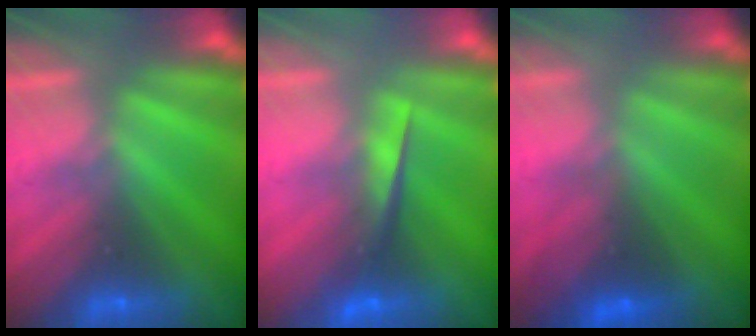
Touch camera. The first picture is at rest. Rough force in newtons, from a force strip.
{"total": 4.6}
{"total": 2.9}